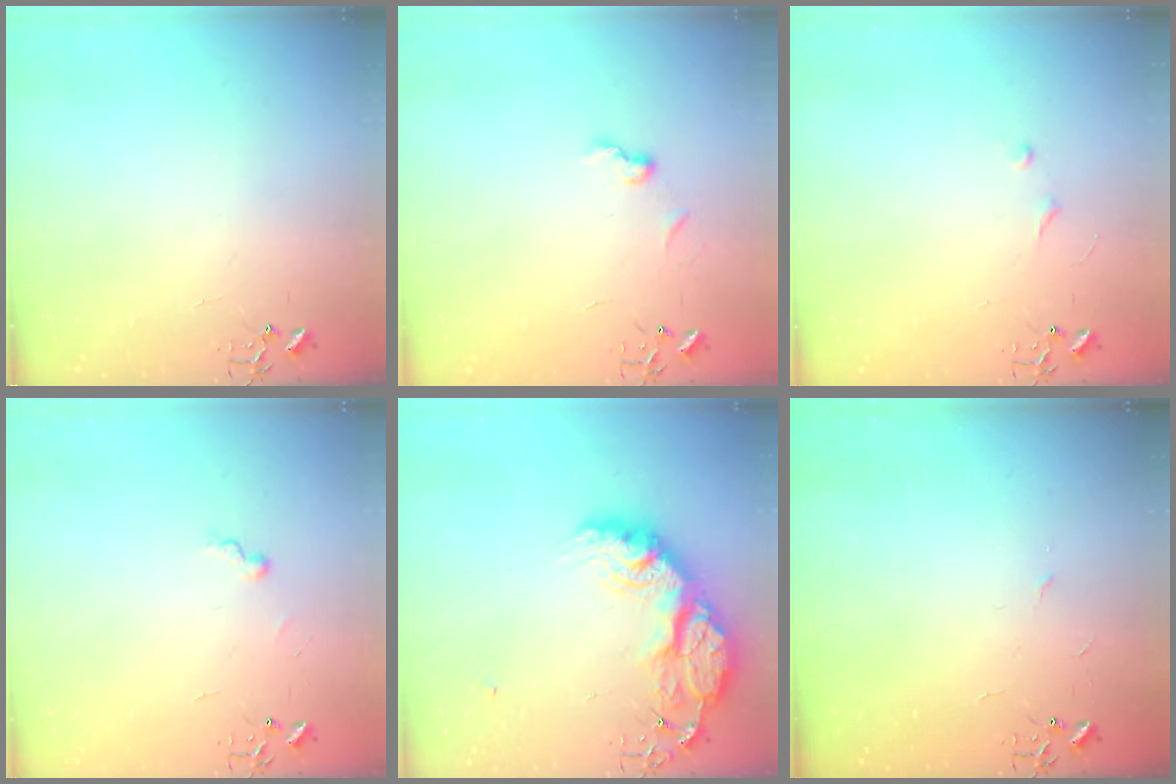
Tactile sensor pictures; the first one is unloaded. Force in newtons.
{"total": 6.8, "press": 6.7, "slide": 0.6}
{"total": 4.5, "press": 4.5, "slide": 0.6}
{"total": 4.6, "press": 4.6, "slide": 0.5}
{"total": 27.8, "press": 27.7, "slide": 2.1}
{"total": 2.3, "press": 2.3, "slide": 0.4}